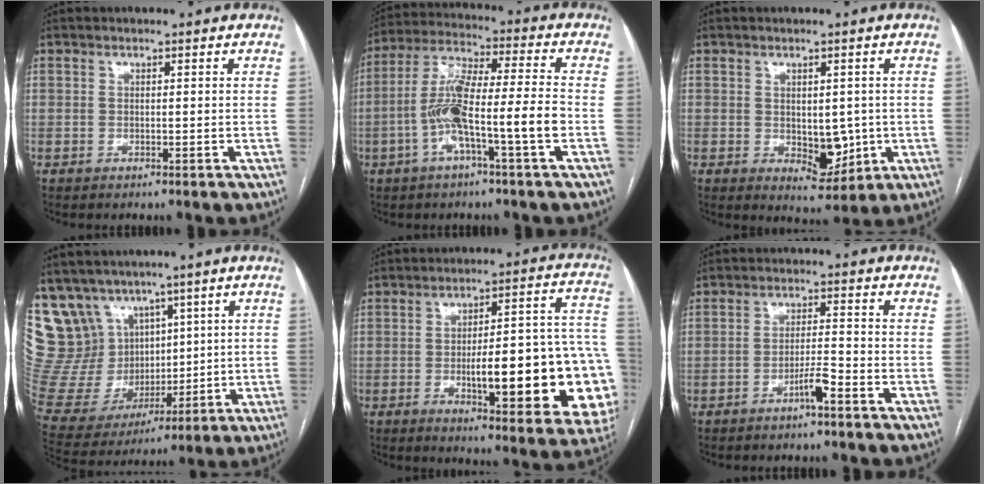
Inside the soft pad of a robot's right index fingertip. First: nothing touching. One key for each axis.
{"total": 12.2, "fx": -3.6, "fy": 0.3, "fz": 11.7, "tx": -0.227, "ty": 0.017, "tz": -0.071}
{"total": 5.8, "fx": -0.5, "fy": 3.2, "fz": 4.7, "tx": -0.061, "ty": -0.005, "tz": 0.009}
{"total": 18.9, "fx": 10.7, "fy": 14.0, "fz": 6.7, "tx": -0.169, "ty": 0.063, "tz": 0.234}
{"total": 24.0, "fx": -4.9, "fy": 4.9, "fz": 23.0, "tx": -0.226, "ty": 0.019, "tz": -0.051}
{"total": 3.6, "fx": -2.3, "fy": 0.0, "fz": 2.8, "tx": -0.047, "ty": 0.000, "tz": -0.042}